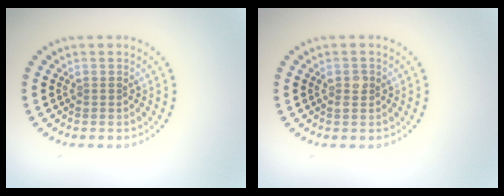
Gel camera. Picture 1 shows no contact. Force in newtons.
{"total": 1.2, "press": 1.2, "slide": 0.1}